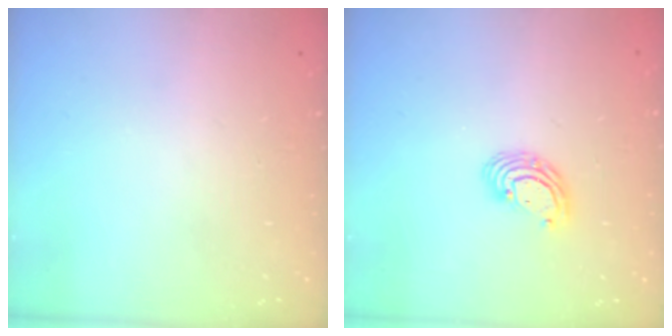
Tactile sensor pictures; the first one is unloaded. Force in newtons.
{"total": 6.2, "press": 6.2, "slide": 0.5}